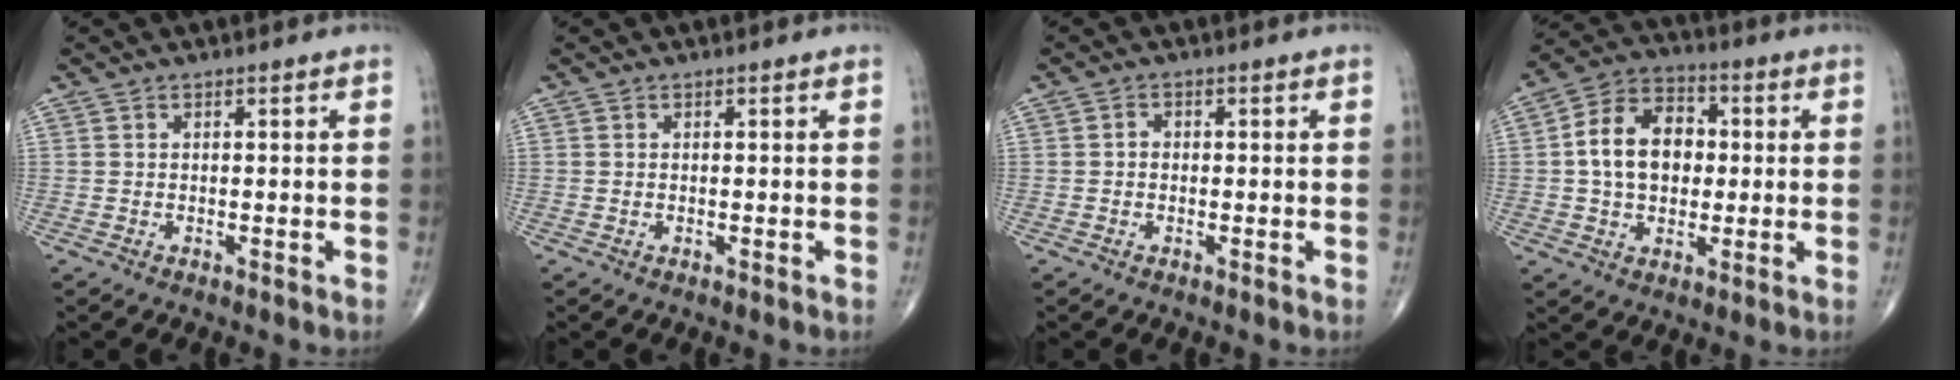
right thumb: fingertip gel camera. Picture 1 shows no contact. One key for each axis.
{"total": 0.0}
{"total": 1.2, "fx": -0.1, "fy": 1.0, "fz": 0.6, "tx": -0.003, "ty": 0.005, "tz": -0.005}
{"total": 12.9, "fx": 0.8, "fy": 9.3, "fz": 8.9, "tx": -0.129, "ty": 0.021, "tz": 0.006}